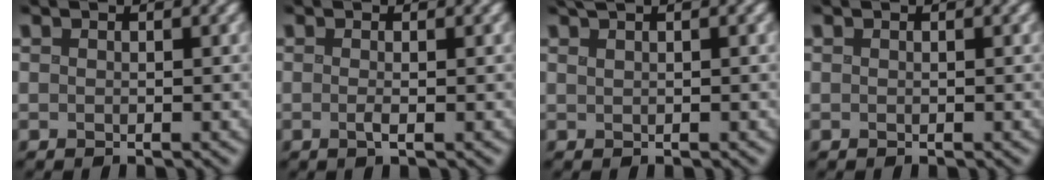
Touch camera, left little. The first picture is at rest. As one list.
[{"total": 1.3, "force": [-0.2, 0.3, 1.2], "torque": [-0.020, -0.003, -0.006]}, {"total": 2.0, "force": [1.4, 0.6, 1.3], "torque": [-0.022, 0.002, 0.020]}, {"total": 0.0}]